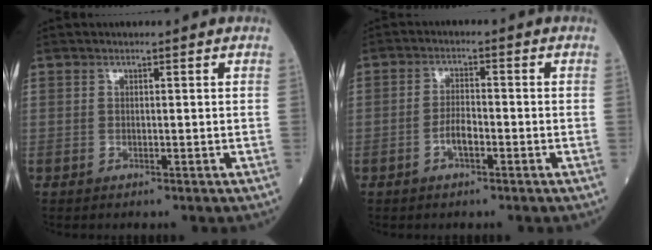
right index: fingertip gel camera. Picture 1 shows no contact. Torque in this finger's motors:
{"motor_torque": [0.10, 0.11, 0.08, 0.02]}